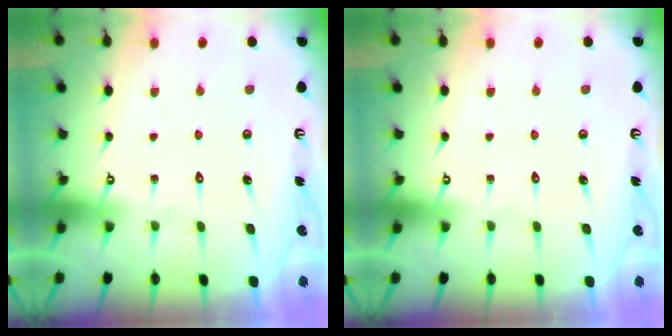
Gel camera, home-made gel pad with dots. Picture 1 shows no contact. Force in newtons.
{"total": 0.0}